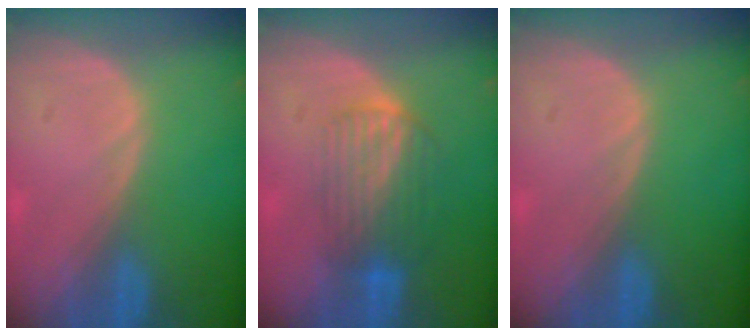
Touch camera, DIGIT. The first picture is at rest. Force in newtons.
{"total": 6.7, "press": 6.1, "slide": 2.8}
{"total": 0.0}